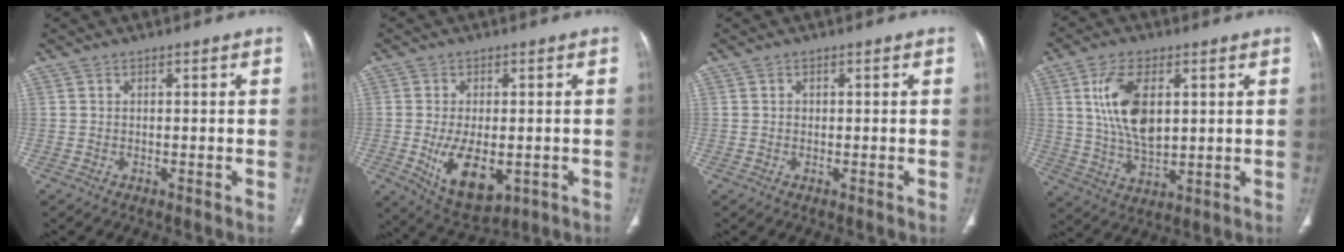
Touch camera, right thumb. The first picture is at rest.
{"total": 10.4, "force": [-2.3, 5.5, 8.6], "torque": [-0.133, -0.014, -0.023]}
{"total": 0.5, "force": [0.1, 0.5, 0.2], "torque": [0.001, 0.002, 0.002]}
{"total": 12.3, "force": [3.1, 6.5, 10.0], "torque": [-0.183, -0.013, 0.064]}